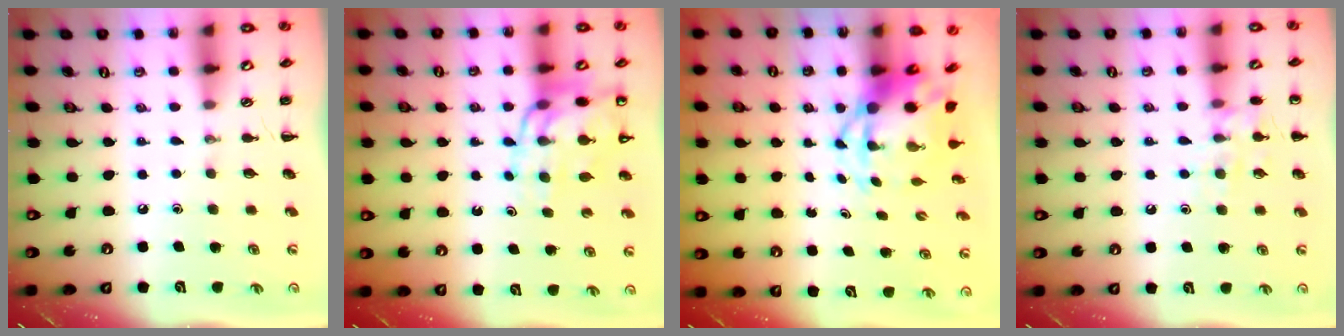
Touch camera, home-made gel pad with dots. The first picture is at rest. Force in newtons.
{"total": 13.3, "press": 13.0, "slide": 3.1}
{"total": 5.0, "press": 4.8, "slide": 1.6}
{"total": 9.4, "press": 9.4, "slide": 0.8}